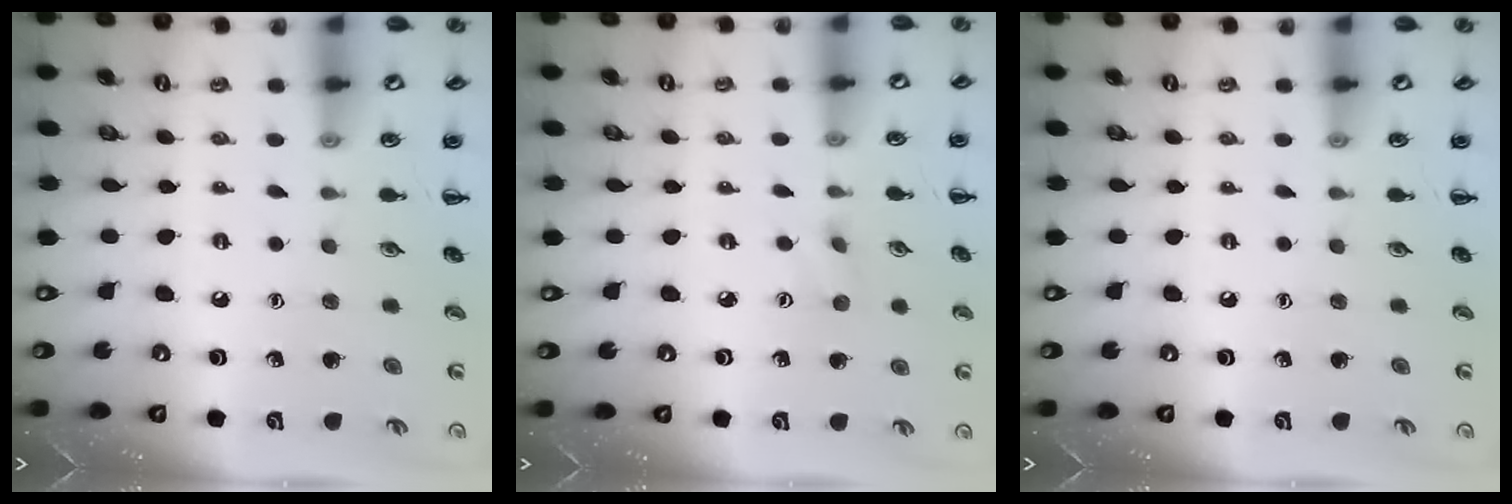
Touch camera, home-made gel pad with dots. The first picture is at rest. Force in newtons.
{"total": 2.8, "press": 2.7, "slide": 0.9}
{"total": 0.0}